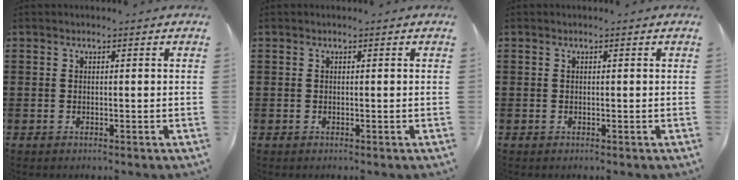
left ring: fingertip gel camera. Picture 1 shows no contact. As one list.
[{"total": 0.0}, {"total": 0.0}]